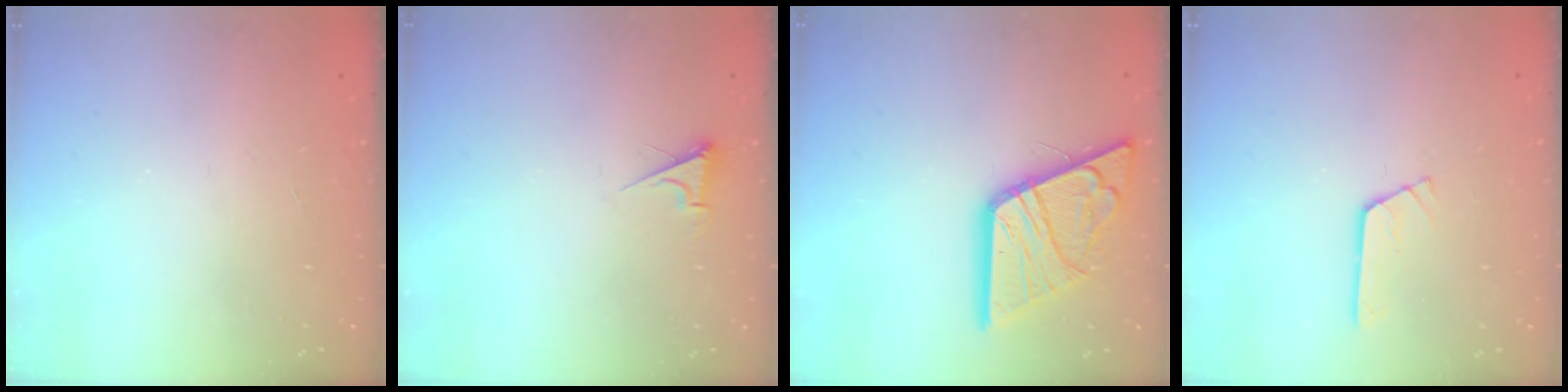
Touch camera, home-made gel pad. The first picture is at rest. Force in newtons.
{"total": 3.4, "press": 3.4, "slide": 0.4}
{"total": 19.5, "press": 19.5, "slide": 1.9}
{"total": 3.0, "press": 2.9, "slide": 0.4}